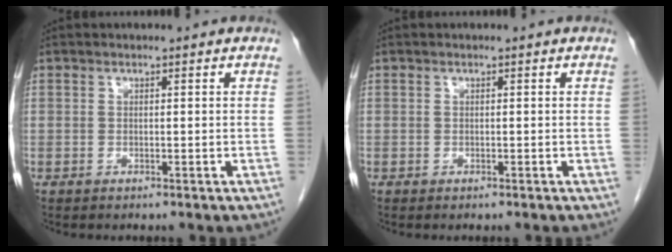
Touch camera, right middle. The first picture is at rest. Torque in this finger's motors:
{"motor_torque": [1.07, -1.07, 0.12, 0.01]}